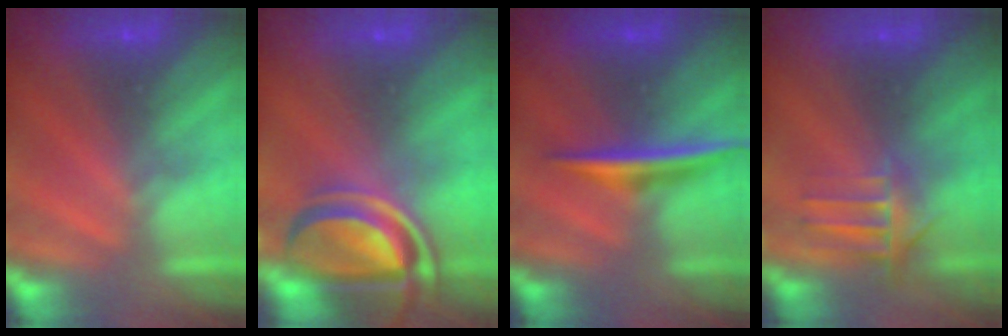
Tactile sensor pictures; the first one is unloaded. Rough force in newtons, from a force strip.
{"total": 7.1}
{"total": 1.9}
{"total": 4.5}